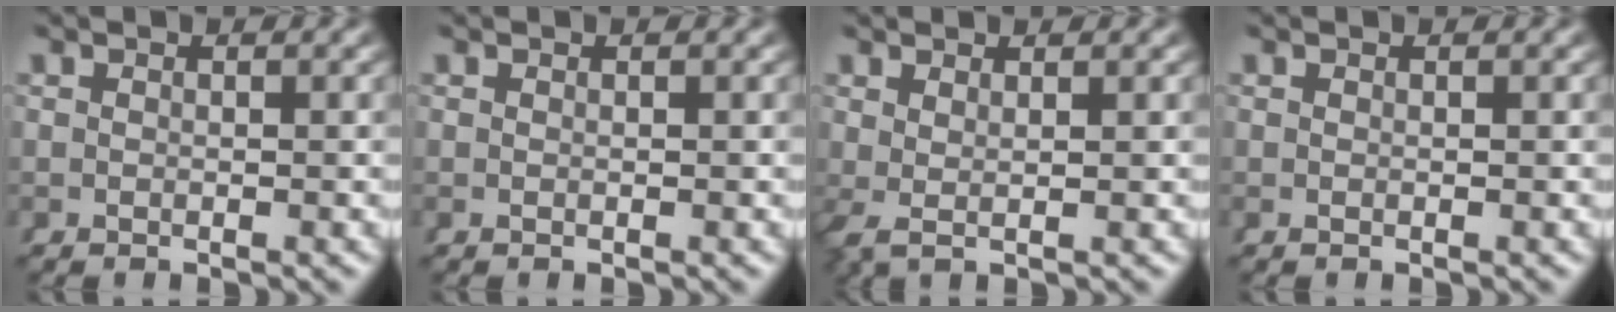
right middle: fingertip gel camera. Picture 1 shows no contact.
{"total": 0.0}
{"total": 1.2, "force": [0.7, -0.5, 0.8], "torque": [-0.014, -0.004, 0.021]}
{"total": 0.0}